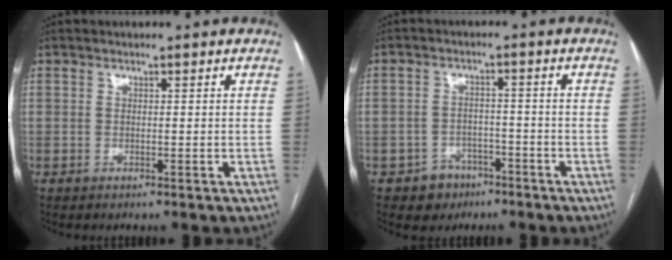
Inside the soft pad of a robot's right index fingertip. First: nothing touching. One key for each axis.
{"total": 4.7, "fx": -2.8, "fy": 3.8, "fz": 0.4, "tx": 0.000, "ty": 0.014, "tz": -0.037}